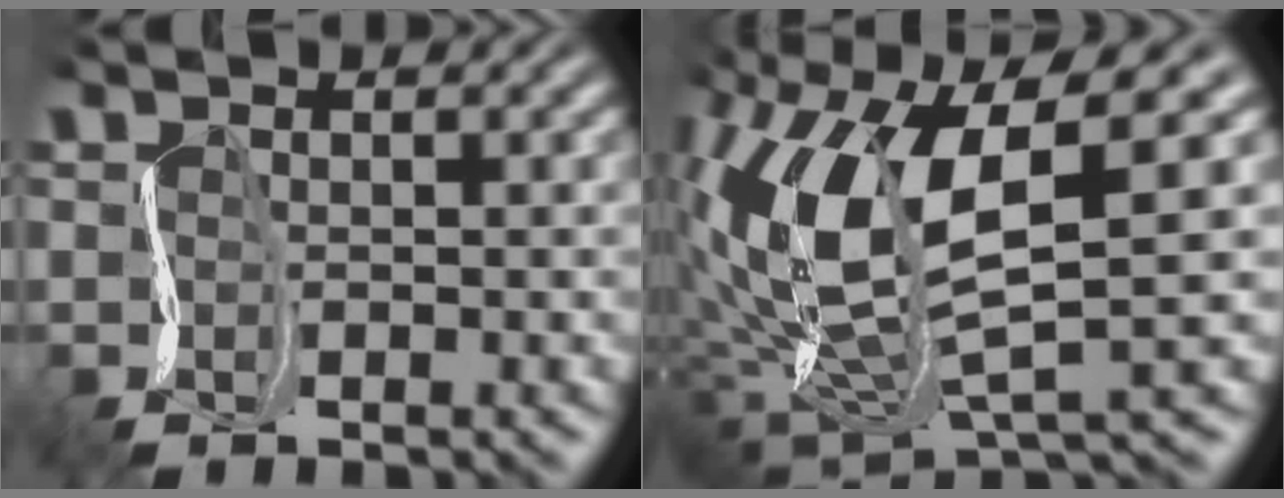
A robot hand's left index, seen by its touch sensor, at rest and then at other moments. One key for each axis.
{"total": 10.4, "fx": 1.8, "fy": 4.5, "fz": 9.2, "tx": -0.202, "ty": -0.005, "tz": 0.036}